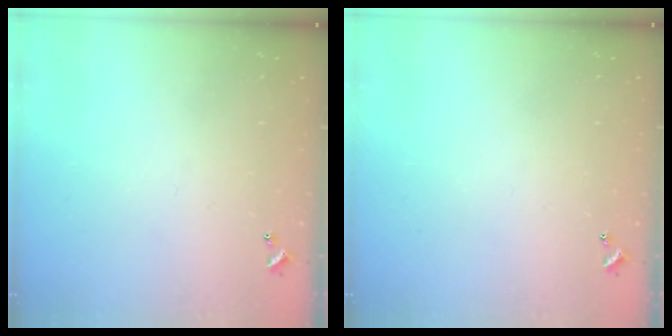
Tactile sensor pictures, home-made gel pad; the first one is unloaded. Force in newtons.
{"total": 0.0}